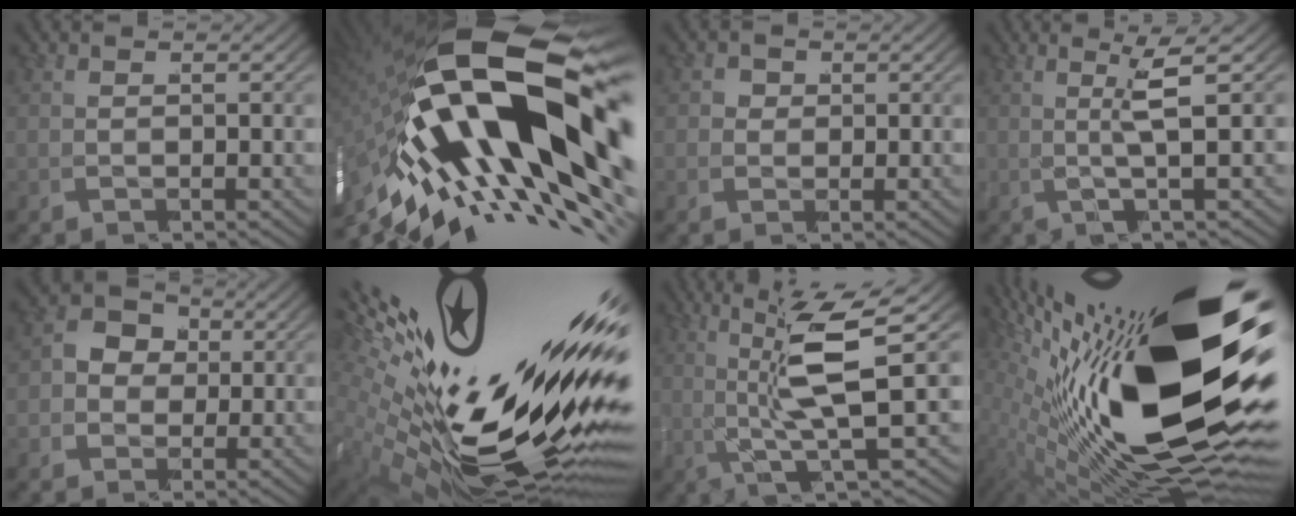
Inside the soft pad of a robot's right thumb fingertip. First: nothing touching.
{"total": 23.5, "force": [-2.4, 12.0, 20.0], "torque": [-0.369, -0.038, -0.016]}
{"total": 1.6, "force": [-0.1, 1.6, 0.0], "torque": [-0.006, -0.009, 0.000]}
{"total": 4.2, "force": [1.2, 0.0, 4.0], "torque": [-0.062, 0.020, 0.008]}
{"total": 3.7, "force": [-0.3, 3.4, 1.3], "torque": [-0.033, -0.006, -0.012]}
{"total": 19.3, "force": [-0.6, 9.1, 17.1], "torque": [-0.262, -0.017, 0.010]}
{"total": 7.2, "force": [0.8, 1.5, 7.0], "torque": [-0.119, 0.000, 0.011]}
{"total": 23.5, "force": [0.0, 10.7, 20.9], "torque": [-0.360, -0.039, 0.036]}